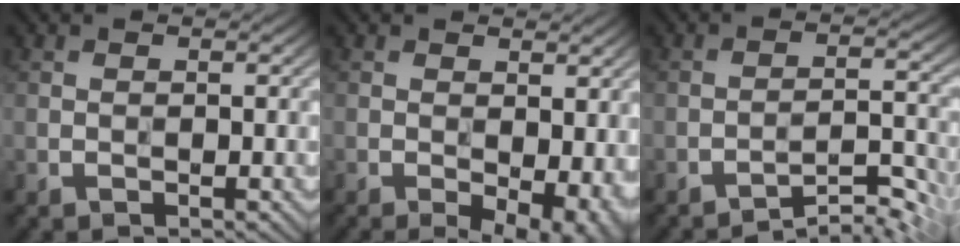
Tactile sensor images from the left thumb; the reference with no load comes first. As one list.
[{"total": 6.7, "force": [-1.7, 3.5, 5.4], "torque": [-0.072, -0.013, -0.018]}, {"total": 5.3, "force": [-4.3, 0.6, 3.1], "torque": [-0.049, 0.009, -0.068]}]